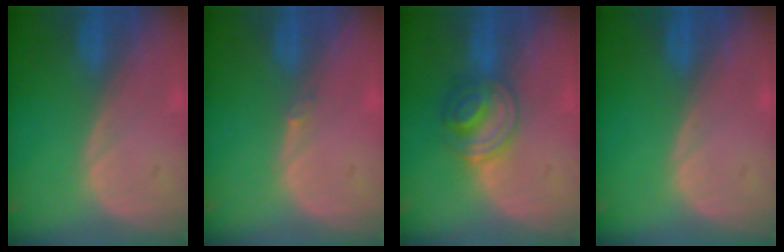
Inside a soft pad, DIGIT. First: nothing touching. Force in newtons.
{"total": 0.5, "press": 0.5, "slide": 0.1}
{"total": 5.6, "press": 5.6, "slide": 0.6}
{"total": 0.0}